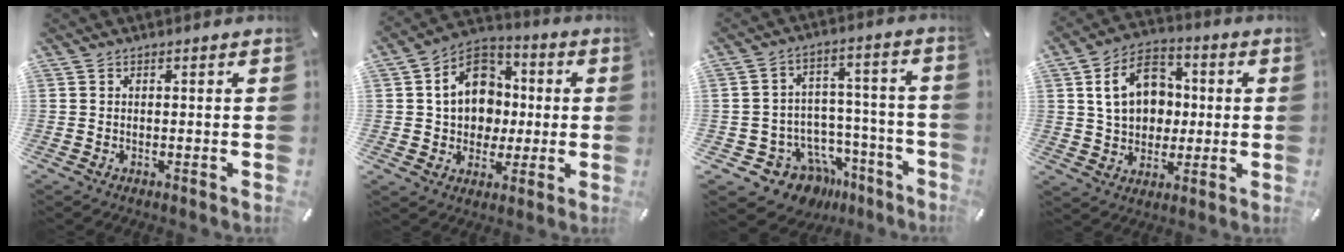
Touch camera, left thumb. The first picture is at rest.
{"total": 13.8, "force": [0.2, 12.1, 6.7], "torque": [-0.114, 0.017, 0.009]}
{"total": 13.0, "force": [-8.7, 8.8, 4.2], "torque": [-0.067, 0.051, -0.141]}
{"total": 14.0, "force": [2.0, 11.2, 8.0], "torque": [-0.141, 0.016, 0.039]}